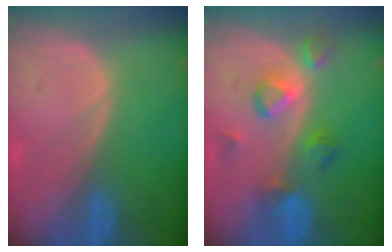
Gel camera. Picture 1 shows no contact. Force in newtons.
{"total": 5.8, "press": 5.7, "slide": 0.6}